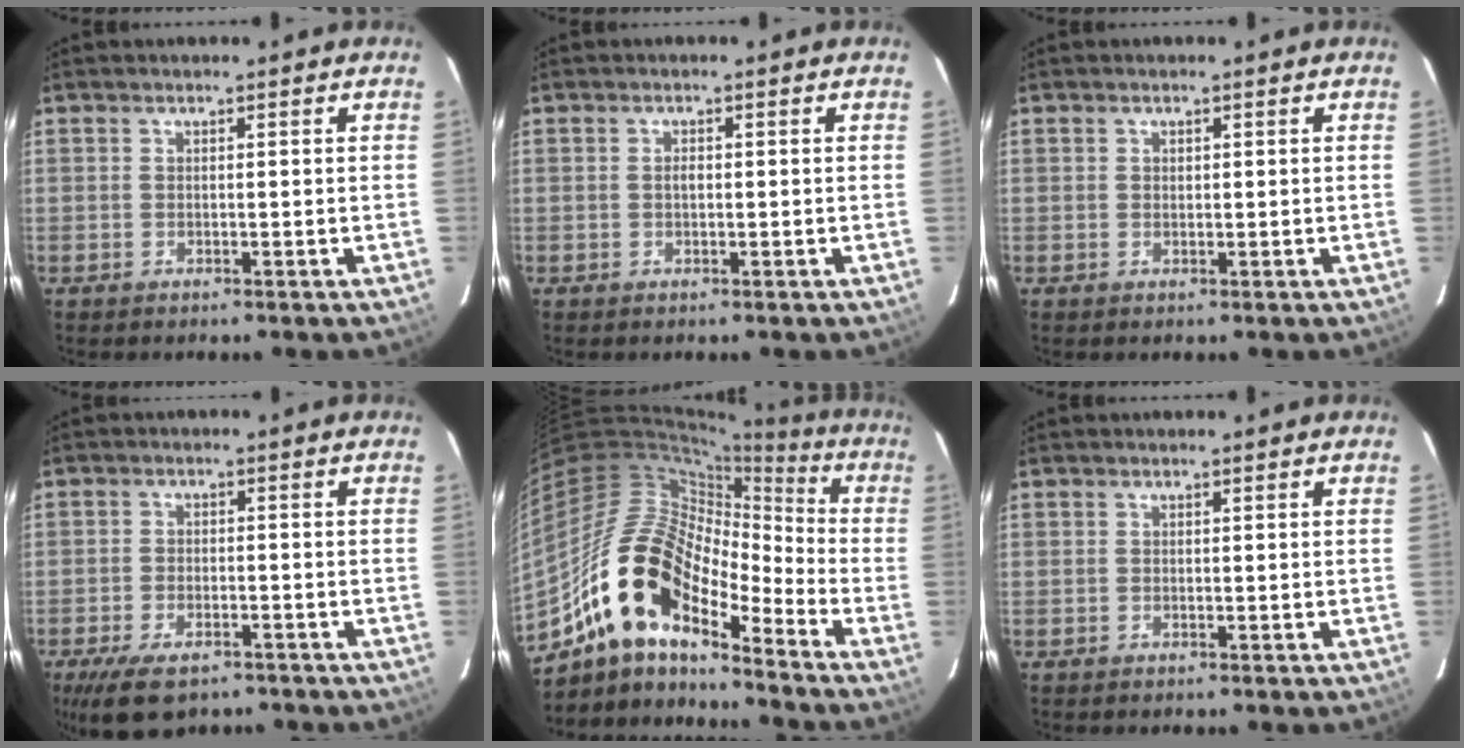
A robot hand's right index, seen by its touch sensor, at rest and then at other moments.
{"total": 1.0, "force": [-0.1, 0.6, 0.8], "torque": [-0.014, 0.004, -0.002]}
{"total": 0.7, "force": [0.2, 0.6, 0.2], "torque": [-0.002, 0.003, 0.003]}
{"total": 10.0, "force": [-6.8, 4.6, 5.6], "torque": [-0.131, -0.018, -0.111]}
{"total": 18.4, "force": [-12.5, 7.3, 11.5], "torque": [-0.204, -0.005, -0.247]}
{"total": 0.0}